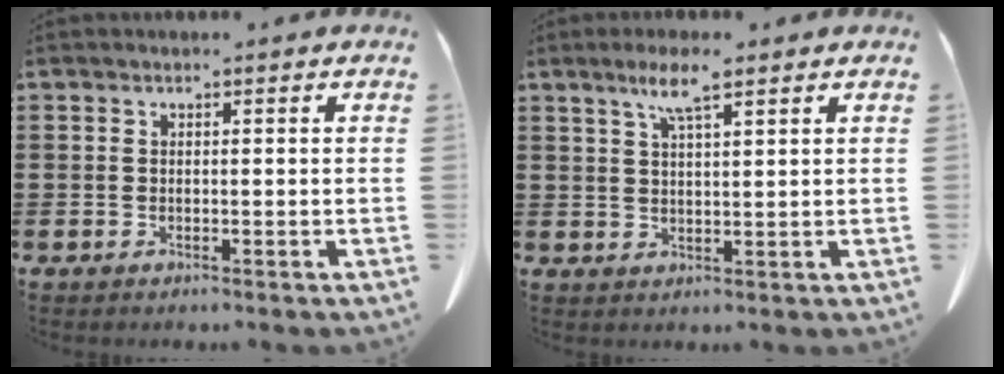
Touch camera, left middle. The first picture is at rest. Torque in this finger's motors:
{"motor_torque": [1.21, -0.35, 0.16, 0.11]}